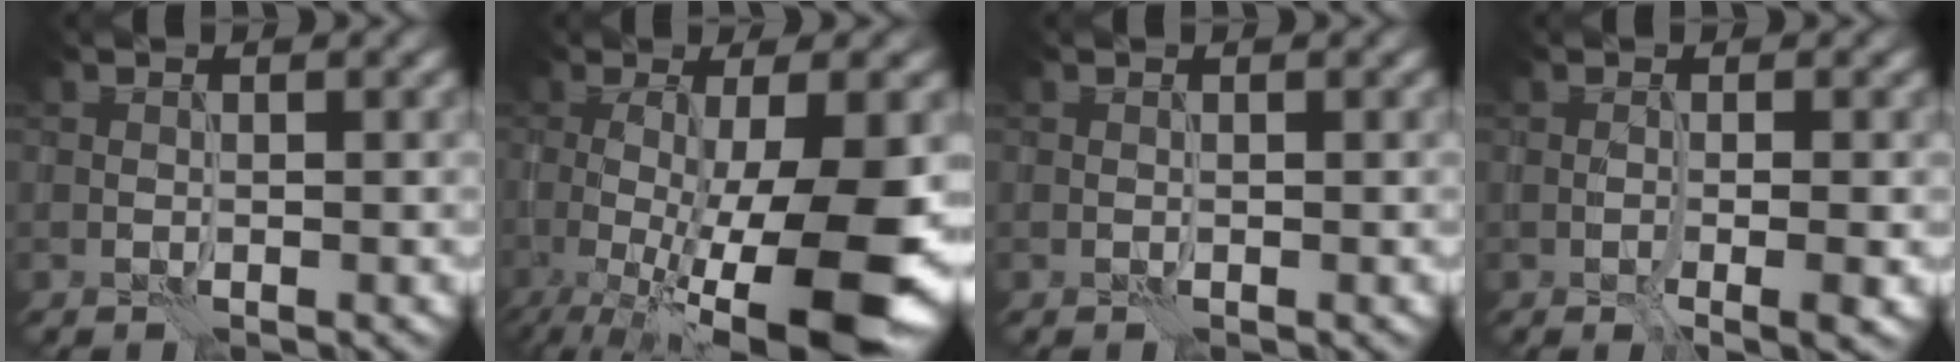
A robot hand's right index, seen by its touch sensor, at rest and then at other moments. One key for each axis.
{"total": 13.8, "fx": -3.3, "fy": 3.6, "fz": 12.9, "tx": -0.172, "ty": -0.018, "tz": -0.044}
{"total": 0.0}
{"total": 2.1, "fx": -0.4, "fy": 0.3, "fz": 2.1, "tx": -0.029, "ty": -0.004, "tz": -0.005}